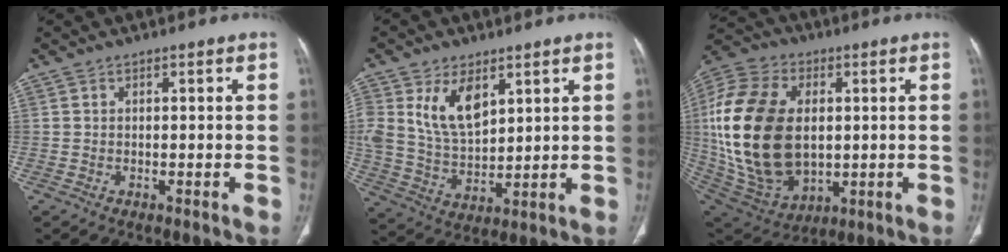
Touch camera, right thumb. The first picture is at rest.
{"total": 10.6, "force": [4.8, 6.0, 7.3], "torque": [-0.118, -0.022, 0.104]}
{"total": 26.9, "force": [1.6, 17.4, 20.5], "torque": [-0.422, -0.010, 0.047]}